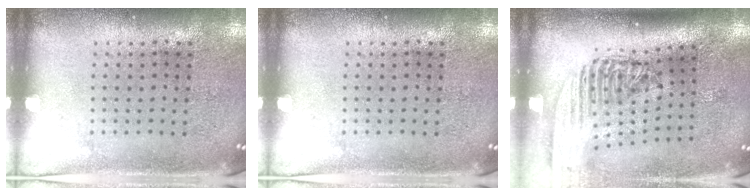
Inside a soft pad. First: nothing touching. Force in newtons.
{"total": 0.0}
{"total": 2.4, "press": 1.8, "slide": 1.5}